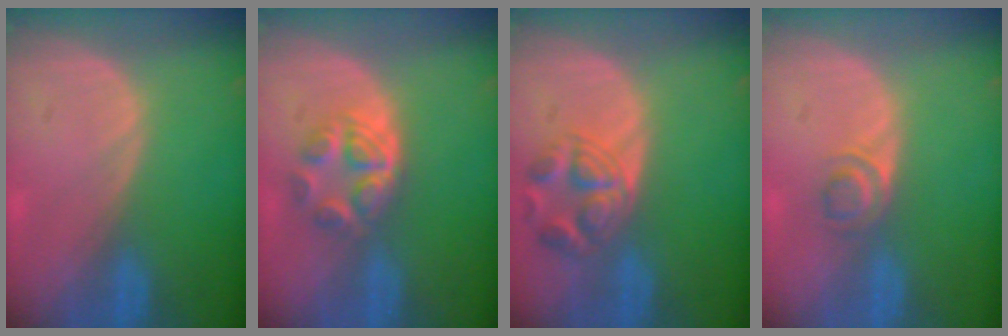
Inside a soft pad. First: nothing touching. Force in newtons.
{"total": 6.3, "press": 5.3, "slide": 3.4}
{"total": 5.6, "press": 5.6, "slide": 0.2}
{"total": 2.8, "press": 2.7, "slide": 1.0}